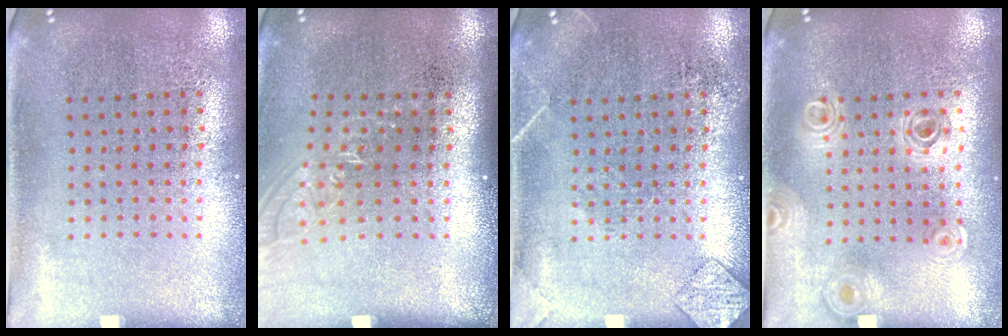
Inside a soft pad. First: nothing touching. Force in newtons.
{"total": 1.1, "press": 1.0, "slide": 0.5}
{"total": 1.6, "press": 1.6, "slide": 0.2}
{"total": 0.9, "press": 0.9, "slide": 0.1}